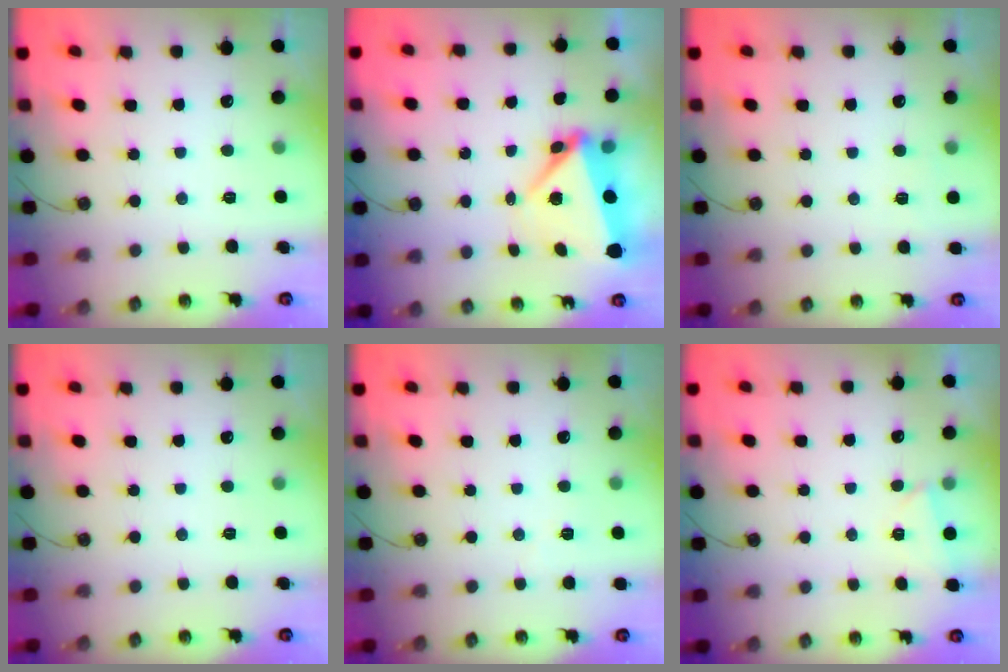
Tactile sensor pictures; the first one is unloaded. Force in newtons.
{"total": 6.5, "press": 6.3, "slide": 1.7}
{"total": 2.9, "press": 2.9, "slide": 0.2}
{"total": 0.0}
{"total": 3.3, "press": 3.3, "slide": 0.4}
{"total": 2.8, "press": 2.1, "slide": 1.8}